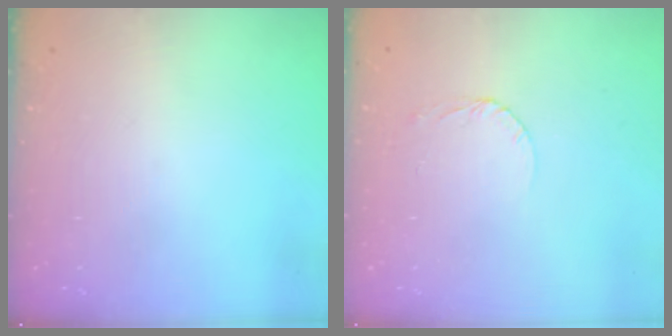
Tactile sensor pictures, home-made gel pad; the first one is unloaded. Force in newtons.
{"total": 2.6, "press": 2.6, "slide": 0.1}